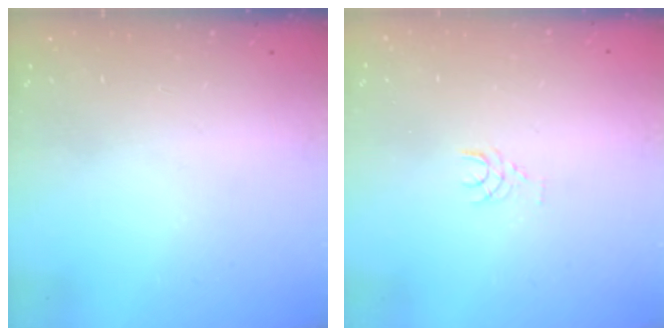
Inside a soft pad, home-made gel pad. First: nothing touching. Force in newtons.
{"total": 3.6, "press": 3.6, "slide": 0.3}